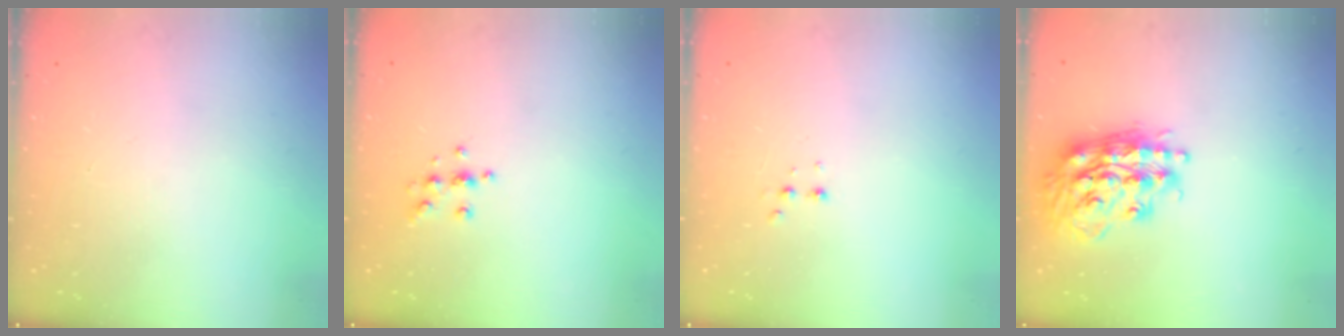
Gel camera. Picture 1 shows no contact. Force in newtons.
{"total": 6.4, "press": 6.3, "slide": 1.2}
{"total": 2.9, "press": 2.7, "slide": 1.0}
{"total": 18.8, "press": 18.8, "slide": 1.5}